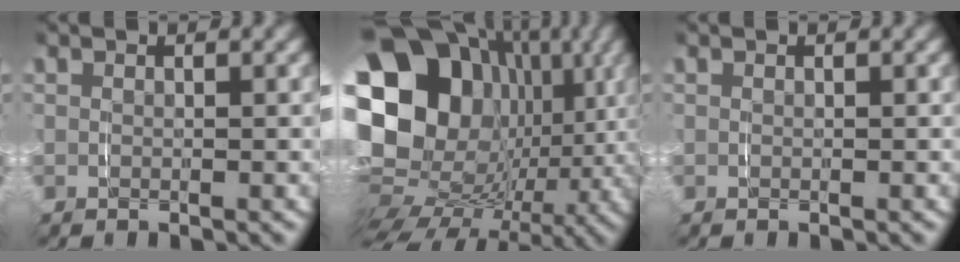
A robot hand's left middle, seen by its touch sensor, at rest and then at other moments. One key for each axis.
{"total": 24.6, "fx": 3.1, "fy": 18.6, "fz": 15.9, "tx": -0.297, "ty": -0.034, "tz": 0.046}
{"total": 0.0}